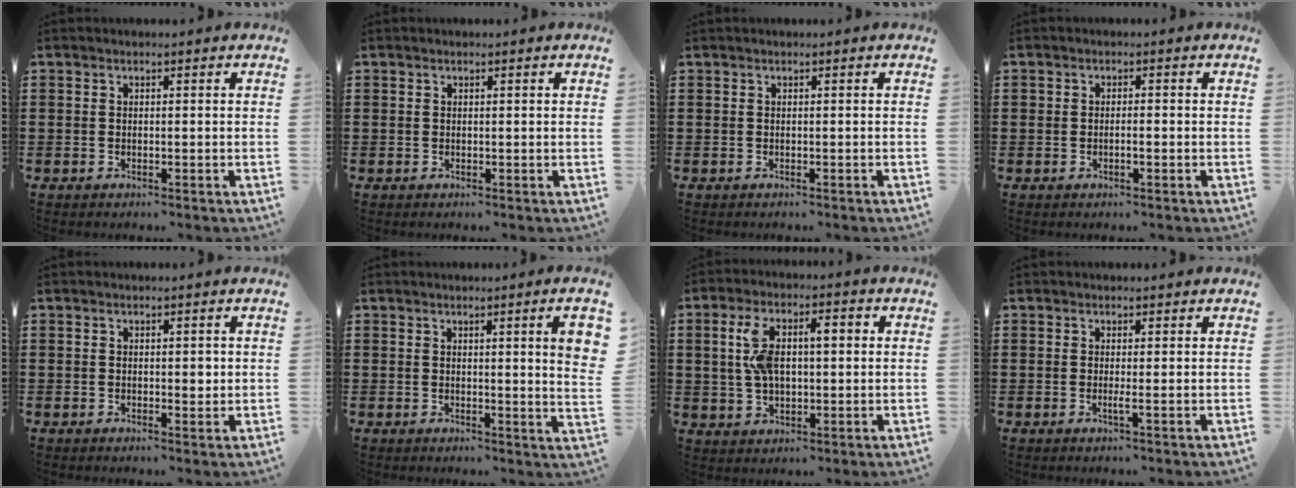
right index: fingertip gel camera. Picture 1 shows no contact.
{"total": 0.0}
{"total": 0.0}
{"total": 1.3, "force": [-0.5, 0.5, 1.1], "torque": [-0.022, -0.001, -0.008]}
{"total": 1.5, "force": [0.2, 0.8, 1.2], "torque": [-0.016, 0.003, 0.001]}
{"total": 4.8, "force": [1.6, 0.0, 4.5], "torque": [-0.068, -0.010, 0.023]}
{"total": 8.2, "force": [1.2, 3.9, 7.1], "torque": [-0.154, 0.012, 0.013]}
{"total": 1.3, "force": [-0.2, -0.2, 1.3], "torque": [-0.024, -0.004, -0.005]}